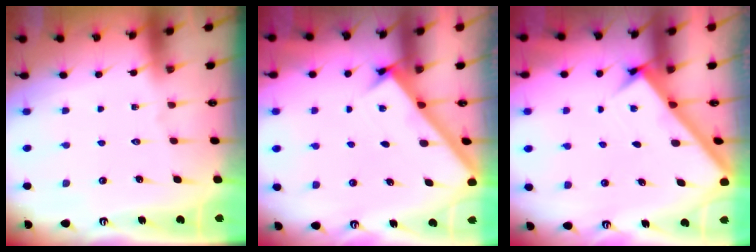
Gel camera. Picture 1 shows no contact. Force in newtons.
{"total": 2.6, "press": 2.6, "slide": 0.3}
{"total": 2.4, "press": 2.4, "slide": 0.3}